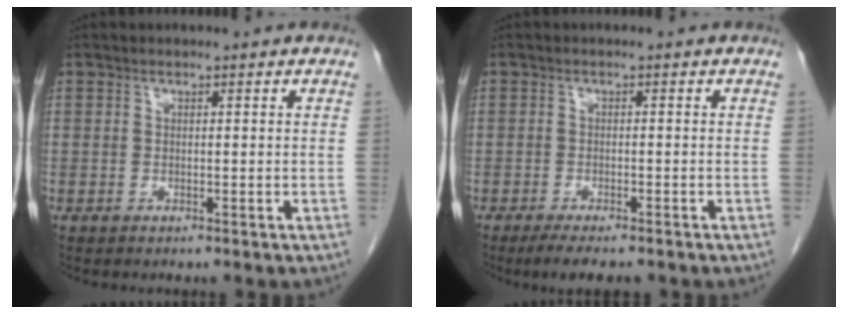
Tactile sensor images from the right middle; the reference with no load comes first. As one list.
[{"total": 5.0, "force": [-3.9, 1.2, 2.9], "torque": [-0.042, -0.009, -0.058]}]